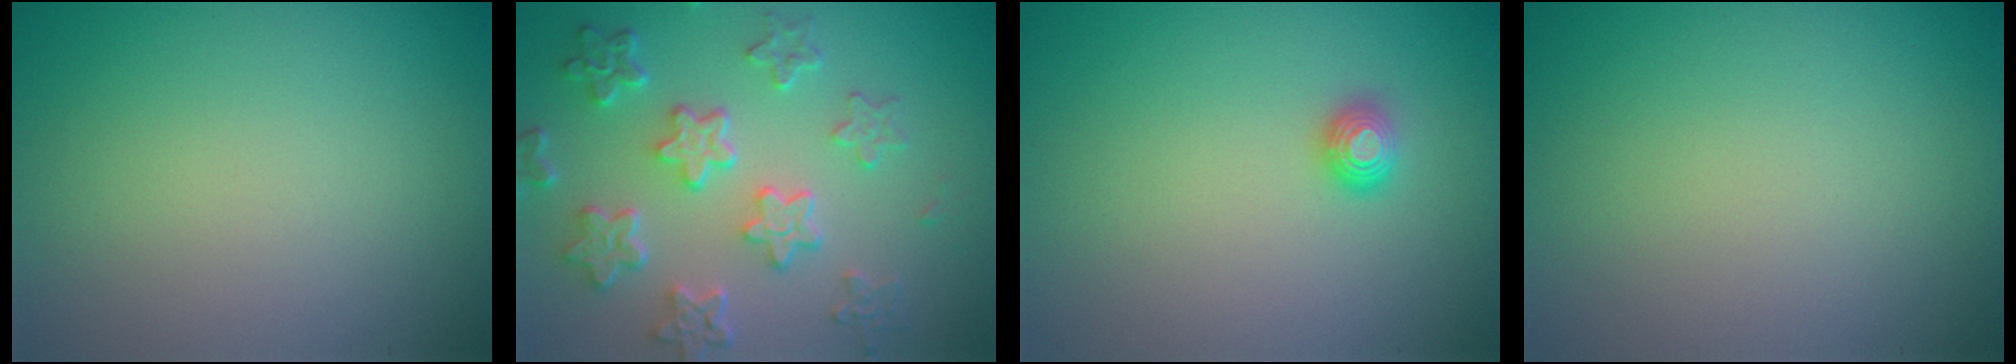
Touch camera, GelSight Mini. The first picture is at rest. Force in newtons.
{"total": 6.2, "press": 4.6, "slide": 4.1}
{"total": 1.2, "press": 1.1, "slide": 0.4}
{"total": 0.0}